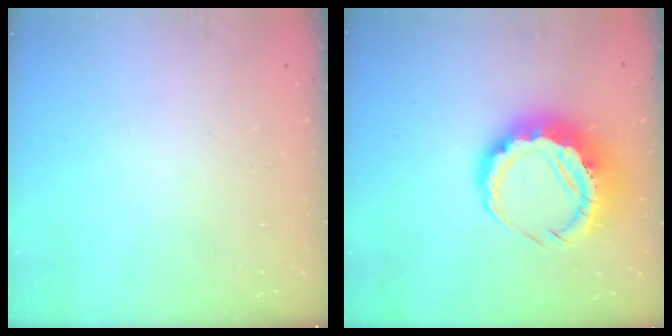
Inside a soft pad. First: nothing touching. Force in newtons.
{"total": 11.3, "press": 11.0, "slide": 2.2}